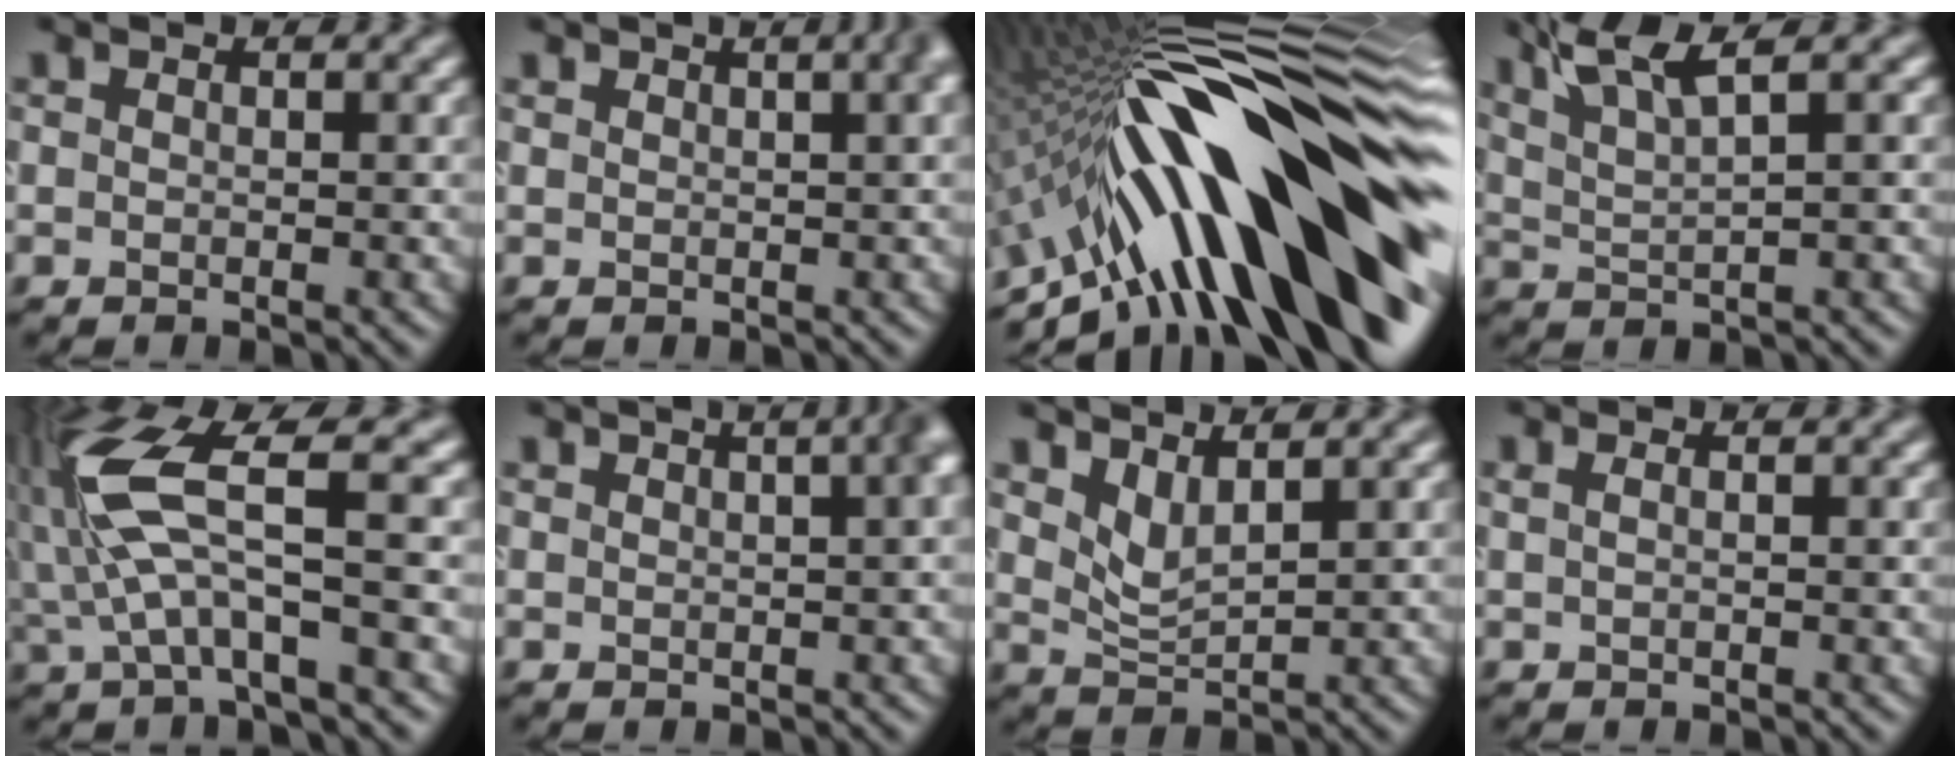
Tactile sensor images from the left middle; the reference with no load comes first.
{"total": 4.6, "force": [1.7, 2.5, 3.4], "torque": [0.002, 0.037, 0.012]}
{"total": 19.7, "force": [-2.4, 6.4, 18.5], "torque": [-0.251, 0.038, -0.062]}
{"total": 4.5, "force": [3.2, 0.6, 3.1], "torque": [-0.061, 0.020, 0.064]}
{"total": 7.8, "force": [0.3, 2.5, 7.4], "torque": [-0.159, 0.021, 0.001]}
{"total": 6.2, "force": [1.8, 3.3, 4.9], "torque": [-0.006, 0.045, 0.012]}
{"total": 1.8, "force": [1.5, 0.3, 1.0], "torque": [-0.026, -0.006, 0.039]}
{"total": 1.1, "force": [0.5, 0.5, 0.8], "torque": [-0.009, 0.004, 0.000]}